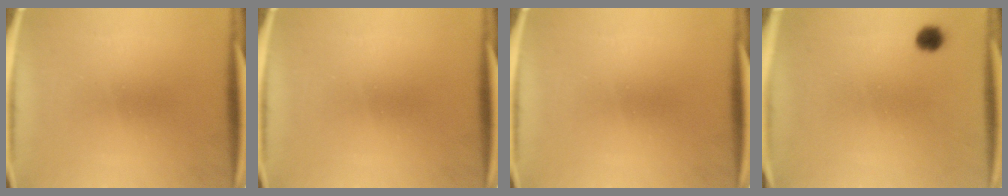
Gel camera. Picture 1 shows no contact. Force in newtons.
{"total": 0.0}
{"total": 0.0}
{"total": 2.6}